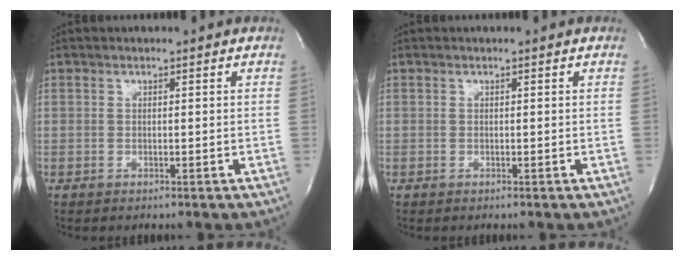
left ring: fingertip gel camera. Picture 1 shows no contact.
{"total": 0.0}